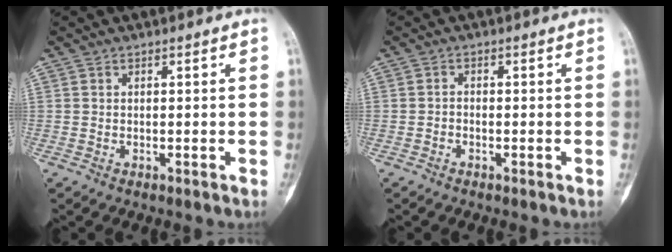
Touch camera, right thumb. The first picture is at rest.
{"total": 0.9, "force": [-0.6, 0.5, 0.4], "torque": [-0.003, 0.004, -0.016]}